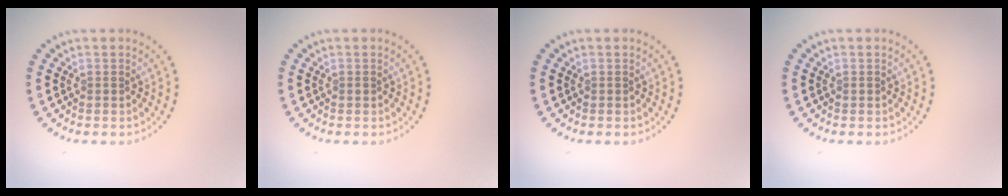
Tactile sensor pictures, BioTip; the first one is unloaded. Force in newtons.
{"total": 0.0}
{"total": 0.0}
{"total": 0.0}